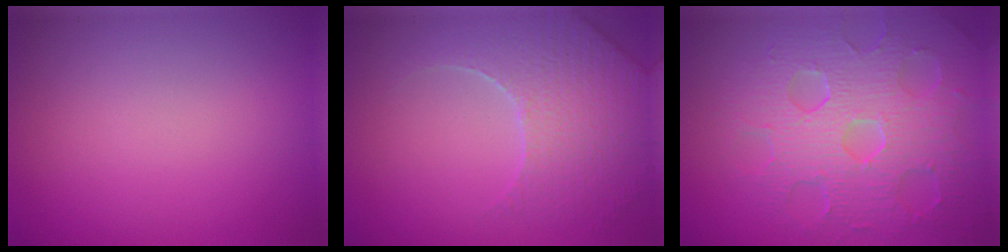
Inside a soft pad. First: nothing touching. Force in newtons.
{"total": 5.4, "press": 4.8, "slide": 2.5}
{"total": 8.6, "press": 6.1, "slide": 6.1}